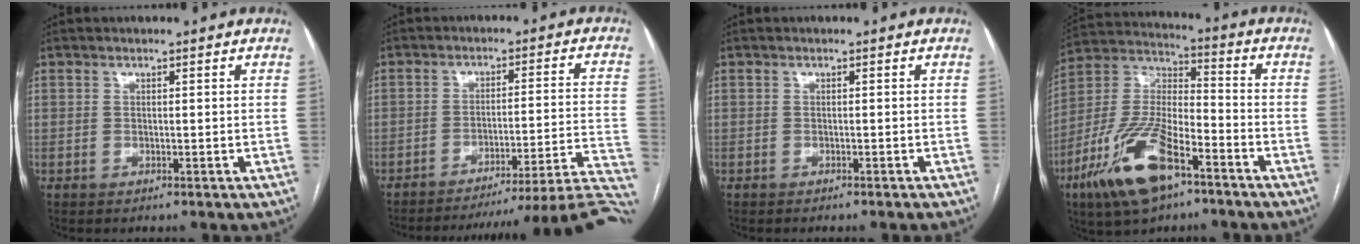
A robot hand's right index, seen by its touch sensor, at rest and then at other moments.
{"total": 24.7, "force": [-23.1, -2.3, 8.5], "torque": [-0.016, -0.011, -0.293]}
{"total": 2.4, "force": [-2.2, 0.0, 0.9], "torque": [-0.015, -0.002, -0.026]}
{"total": 16.9, "force": [-9.4, 5.9, 12.9], "torque": [-0.272, -0.010, -0.171]}